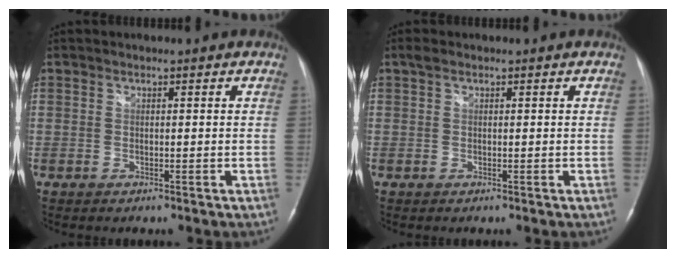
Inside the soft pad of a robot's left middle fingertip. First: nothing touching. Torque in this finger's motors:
{"motor_torque": [0.32, -0.31, 0.08, 0.04]}